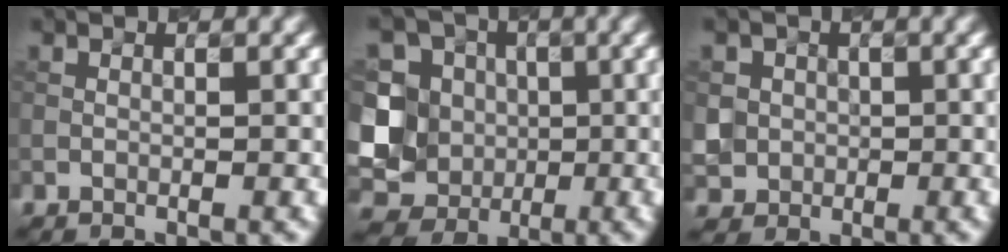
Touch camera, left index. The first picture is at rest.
{"total": 13.4, "force": [-0.5, 12.3, 5.3], "torque": [-0.155, 0.022, -0.024]}
{"total": 3.4, "force": [0.3, 3.3, 0.7], "torque": [-0.014, 0.004, 0.005]}